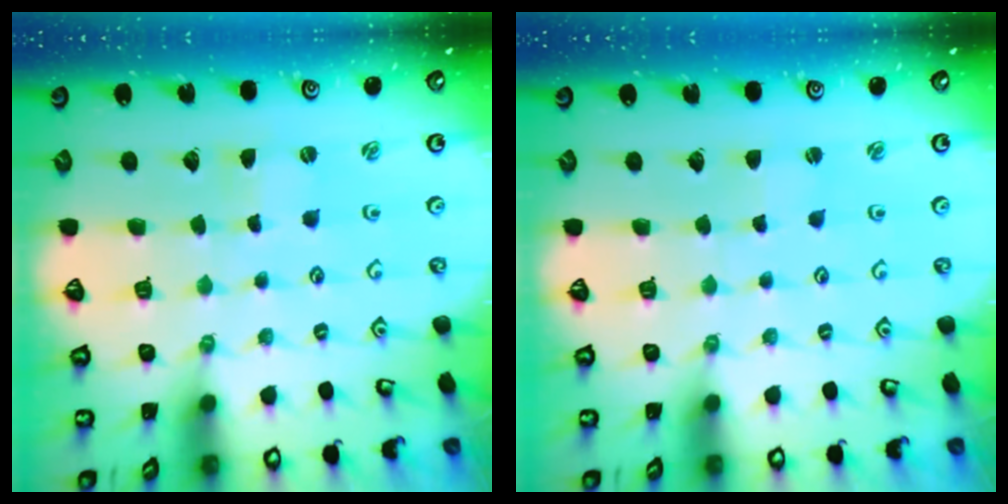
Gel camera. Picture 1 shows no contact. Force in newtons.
{"total": 1.4, "press": 1.4, "slide": 0.3}